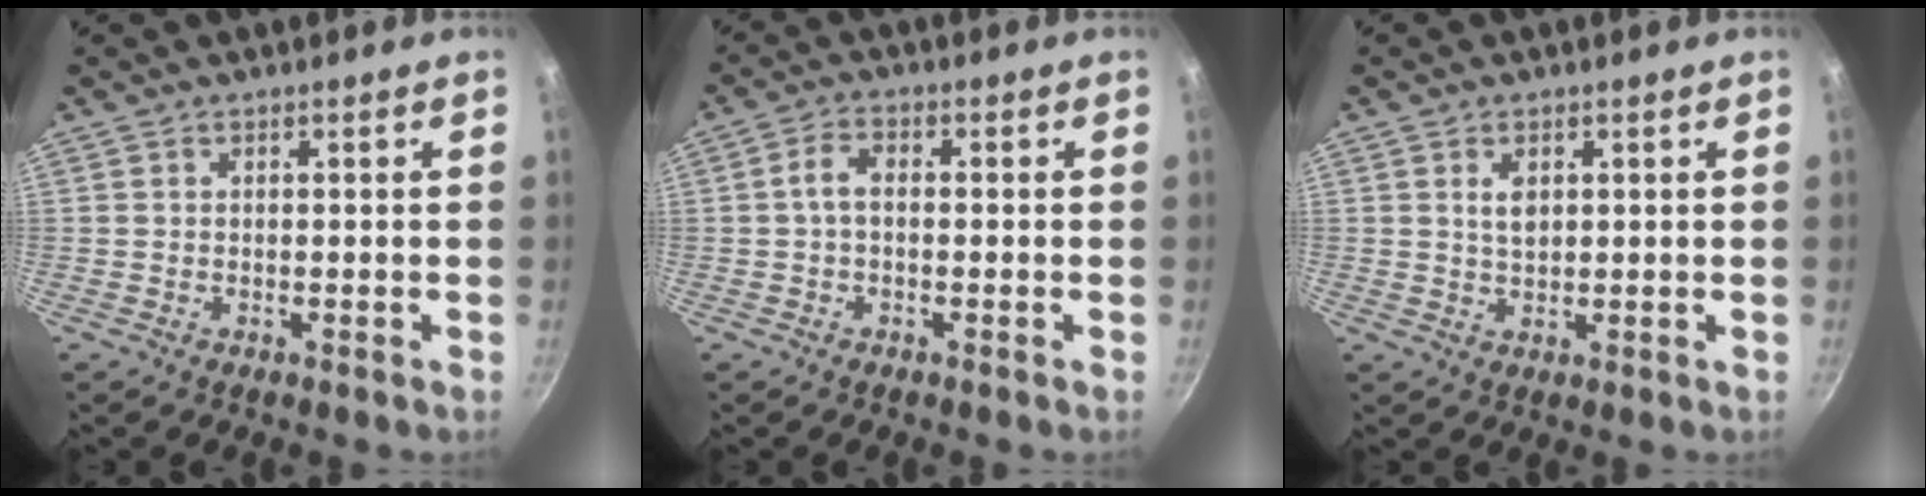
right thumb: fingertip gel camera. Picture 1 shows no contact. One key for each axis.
{"total": 3.7, "fx": -0.1, "fy": 2.2, "fz": 2.9, "tx": -0.054, "ty": 0.016, "tz": -0.006}
{"total": 2.9, "fx": 1.1, "fy": 1.7, "fz": 2.1, "tx": -0.029, "ty": -0.010, "tz": 0.021}